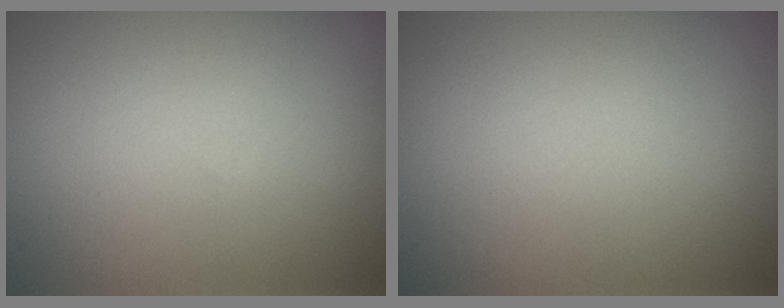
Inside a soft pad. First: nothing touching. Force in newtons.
{"total": 0.0}